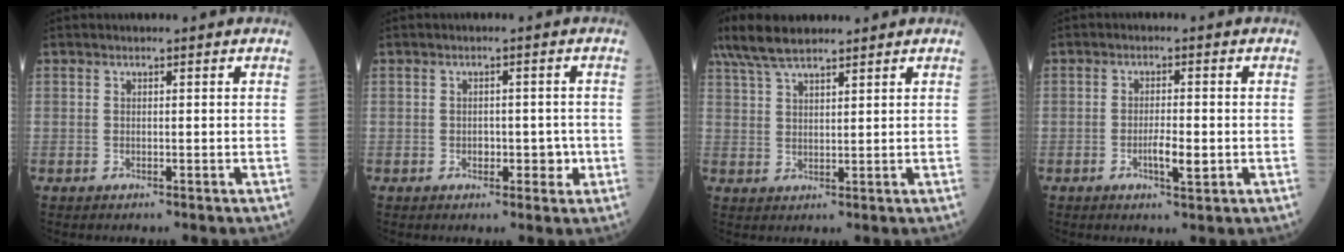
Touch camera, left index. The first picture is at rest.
{"total": 3.4, "force": [-1.0, 2.1, 2.4], "torque": [-0.023, 0.008, -0.010]}
{"total": 9.1, "force": [7.4, 2.0, 4.9], "torque": [-0.105, 0.028, 0.143]}
{"total": 3.7, "force": [-1.1, 0.8, 3.5], "torque": [-0.062, 0.000, -0.015]}